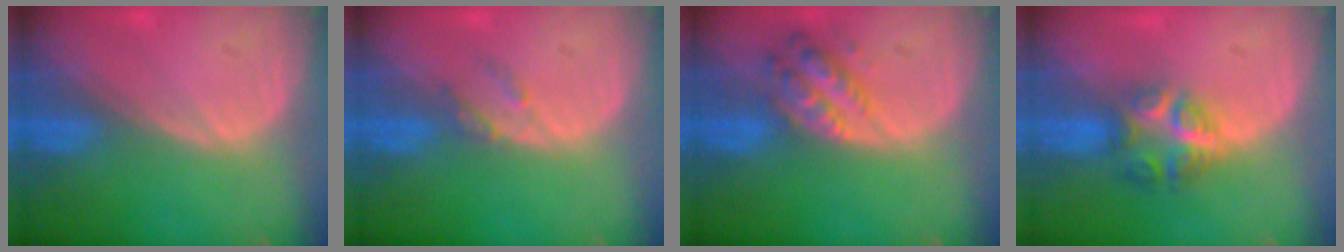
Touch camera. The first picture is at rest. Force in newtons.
{"total": 1.9, "press": 1.9, "slide": 0.1}
{"total": 6.0, "press": 5.5, "slide": 2.5}
{"total": 6.2, "press": 5.5, "slide": 2.8}